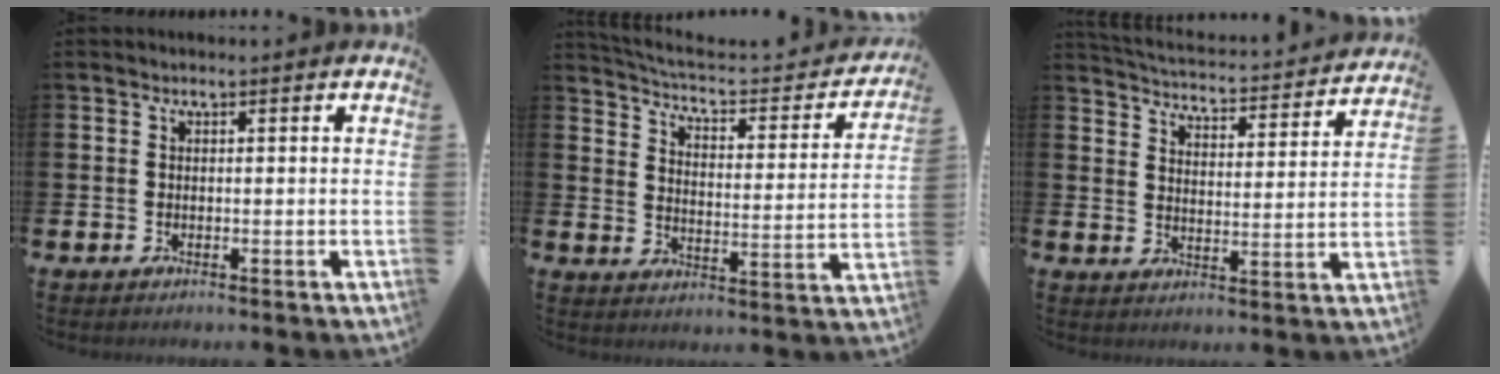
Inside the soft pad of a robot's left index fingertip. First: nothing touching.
{"total": 4.9, "force": [4.3, 1.4, 1.8], "torque": [-0.052, -0.039, 0.063]}
{"total": 4.2, "force": [4.2, 0.4, 0.5], "torque": [-0.027, -0.043, 0.065]}